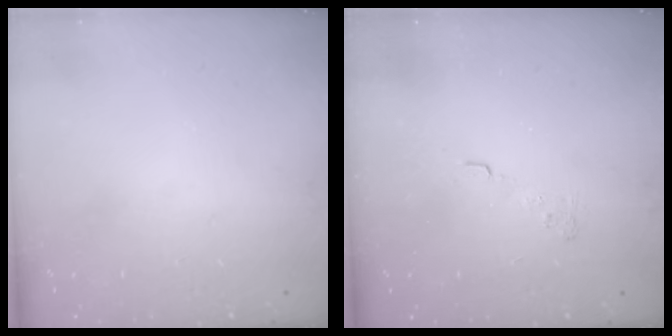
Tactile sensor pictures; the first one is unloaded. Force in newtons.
{"total": 2.9, "press": 2.5, "slide": 1.4}